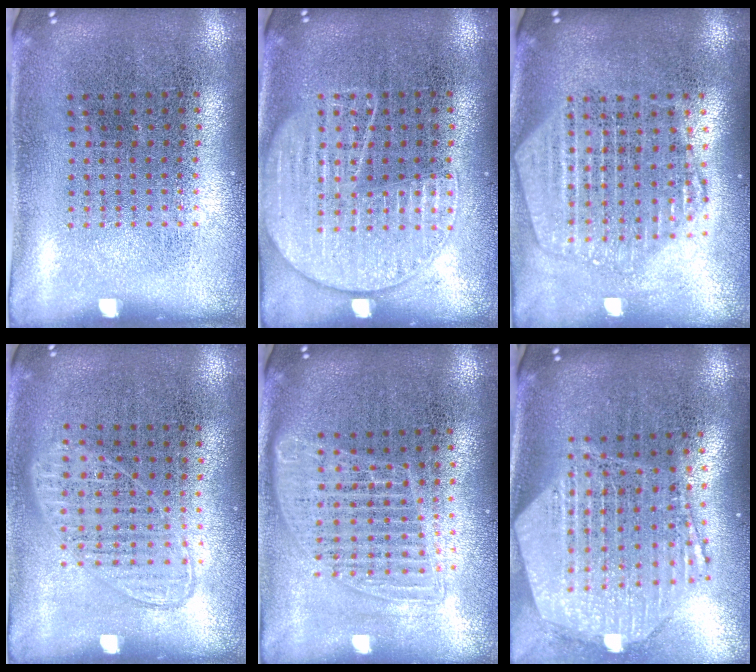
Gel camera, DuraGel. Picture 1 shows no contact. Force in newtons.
{"total": 2.6, "press": 2.6, "slide": 0.3}
{"total": 2.2, "press": 1.9, "slide": 1.1}
{"total": 0.8, "press": 0.8, "slide": 0.2}
{"total": 1.5, "press": 1.3, "slide": 0.7}
{"total": 2.9, "press": 2.4, "slide": 1.7}